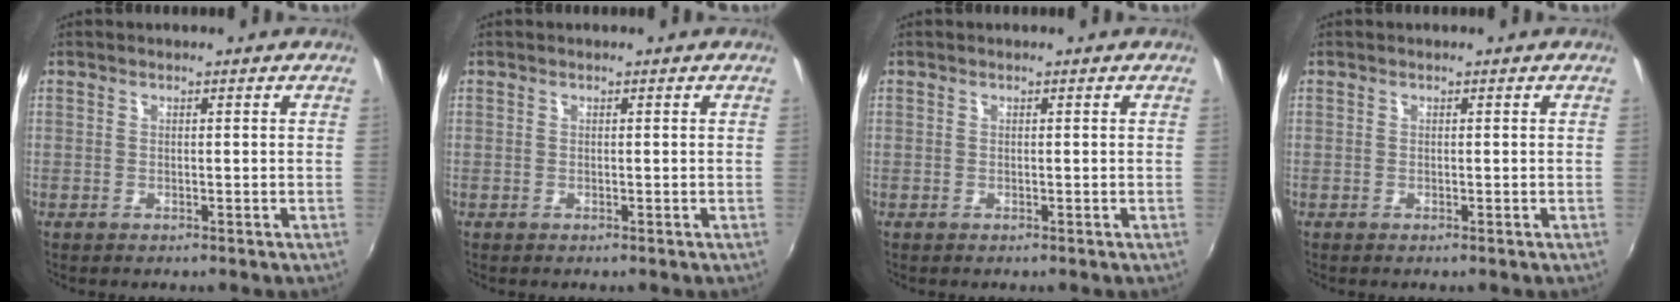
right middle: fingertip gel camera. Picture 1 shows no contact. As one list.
[{"total": 0.0}, {"total": 0.0}, {"total": 0.0}]